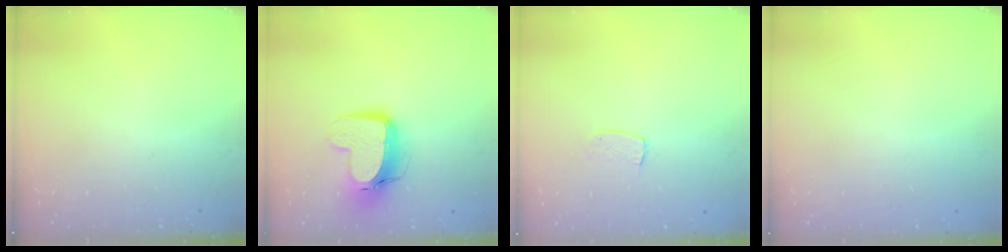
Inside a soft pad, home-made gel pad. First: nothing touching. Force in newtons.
{"total": 12.0, "press": 12.0, "slide": 1.2}
{"total": 5.2, "press": 5.2, "slide": 0.3}
{"total": 0.0}